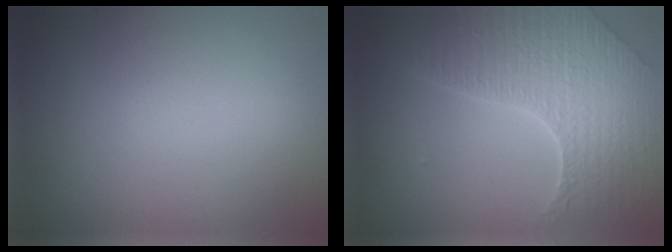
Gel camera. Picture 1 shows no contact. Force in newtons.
{"total": 7.9, "press": 5.5, "slide": 5.6}